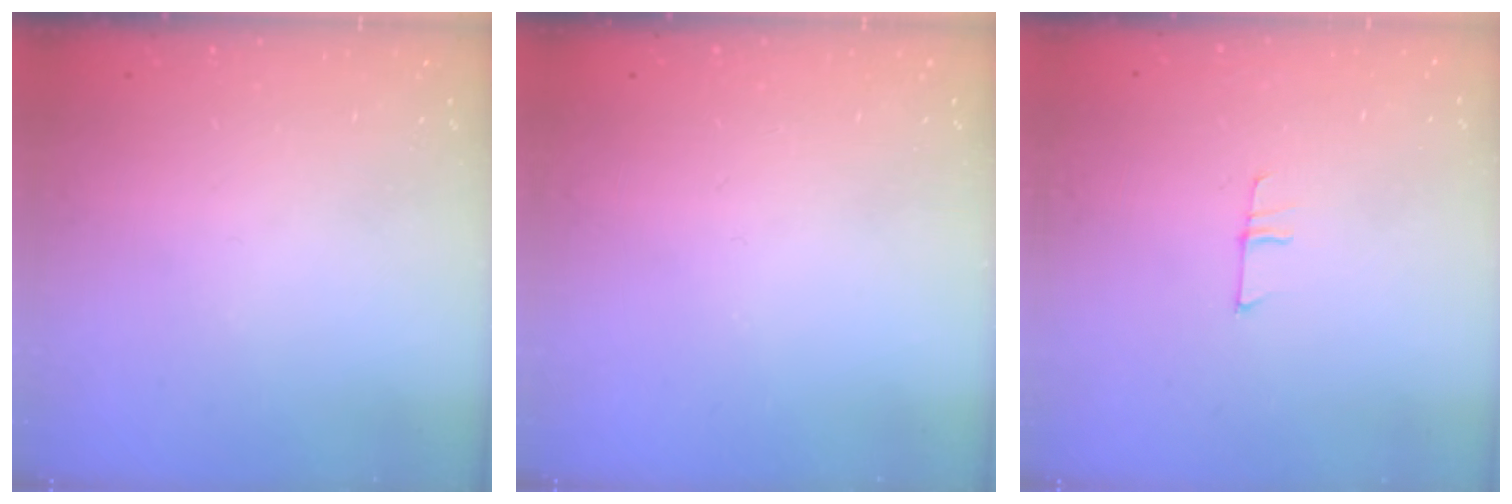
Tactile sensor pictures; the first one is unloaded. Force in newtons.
{"total": 0.0}
{"total": 5.3, "press": 5.3, "slide": 0.4}